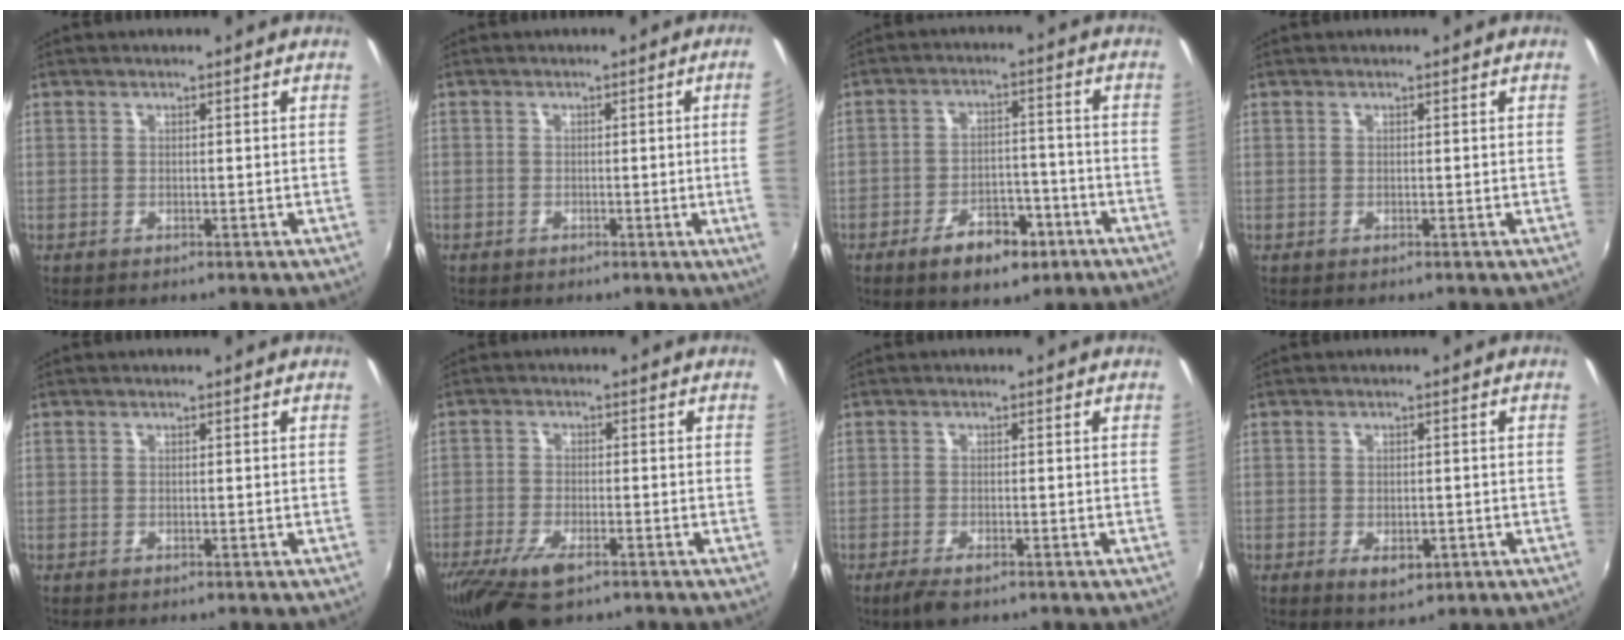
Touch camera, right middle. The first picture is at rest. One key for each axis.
{"total": 4.1, "fx": -0.2, "fy": -1.6, "fz": 3.8, "tx": -0.061, "ty": -0.010, "tz": 0.003}
{"total": 9.3, "fx": -5.5, "fy": 4.8, "fz": 5.8, "tx": -0.112, "ty": 0.011, "tz": -0.073}
{"total": 0.0}
{"total": 0.0}
{"total": 10.2, "fx": -6.6, "fy": 3.7, "fz": 6.8, "tx": -0.160, "ty": -0.032, "tz": -0.122}
{"total": 3.4, "fx": -2.2, "fy": 1.1, "fz": 2.3, "tx": -0.053, "ty": -0.011, "tz": -0.041}
{"total": 4.1, "fx": -1.5, "fy": 2.3, "fz": 3.0, "tx": -0.057, "ty": -0.010, "tz": -0.017}